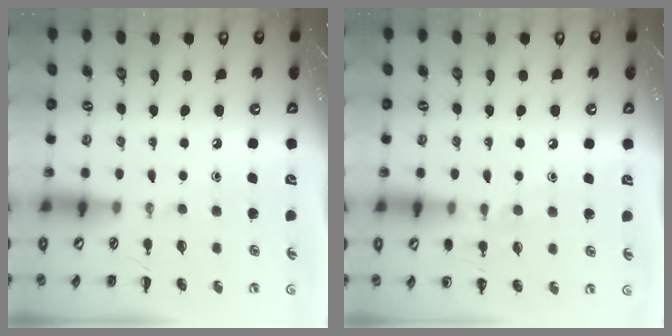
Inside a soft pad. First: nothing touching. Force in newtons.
{"total": 7.1, "press": 7.0, "slide": 1.1}